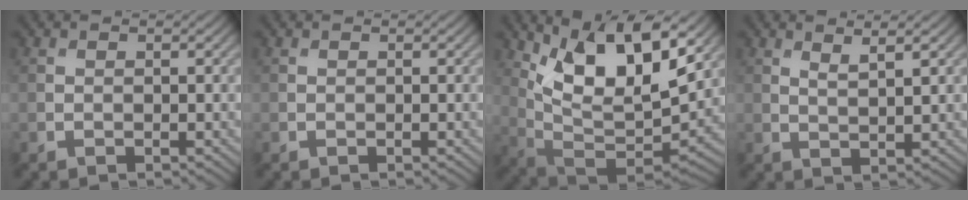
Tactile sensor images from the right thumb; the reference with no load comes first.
{"total": 0.0}
{"total": 14.6, "force": [7.4, 5.7, 11.2], "torque": [-0.219, -0.007, 0.141]}
{"total": 2.2, "force": [1.6, 0.2, 1.5], "torque": [-0.031, 0.000, 0.032]}